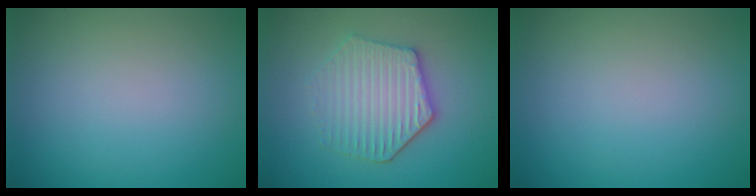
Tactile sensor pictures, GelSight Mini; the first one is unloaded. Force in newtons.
{"total": 4.3, "press": 4.0, "slide": 1.8}
{"total": 0.0}